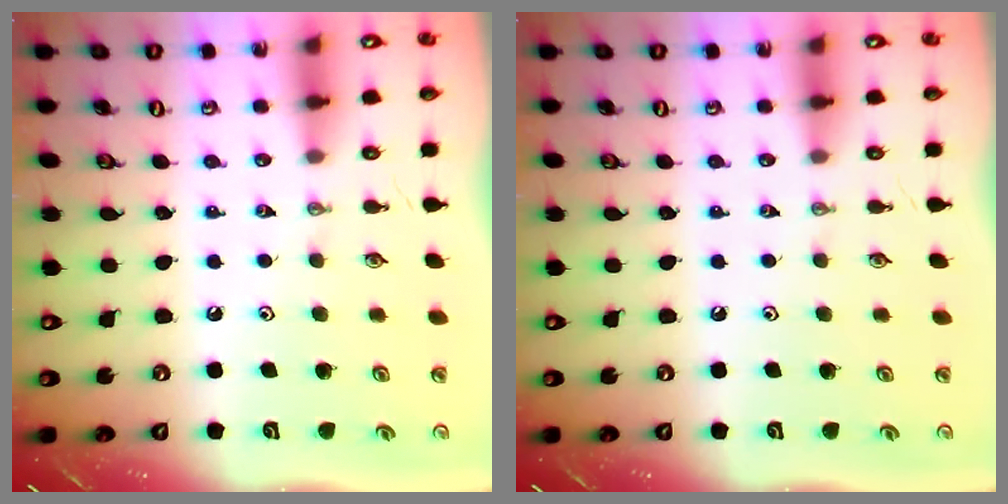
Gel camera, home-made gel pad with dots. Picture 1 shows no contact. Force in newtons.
{"total": 0.0}